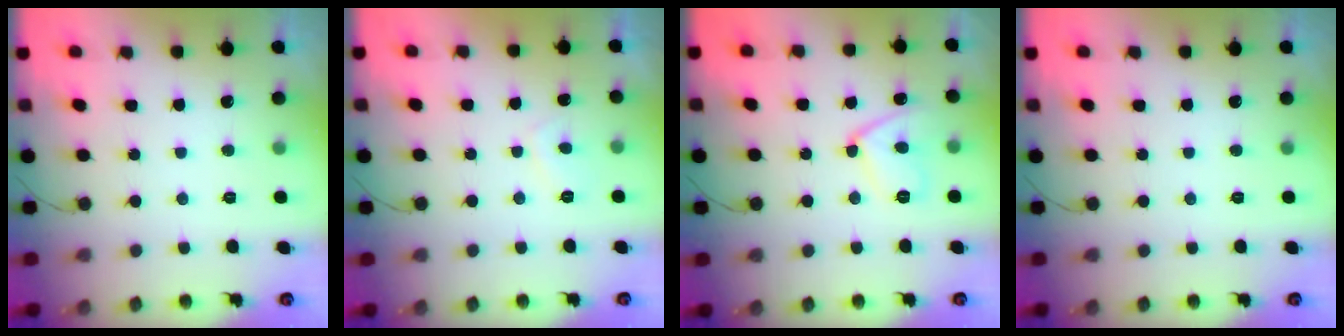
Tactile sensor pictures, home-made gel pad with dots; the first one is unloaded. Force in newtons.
{"total": 2.4, "press": 2.3, "slide": 0.6}
{"total": 10.2, "press": 10.0, "slide": 2.0}
{"total": 0.0}